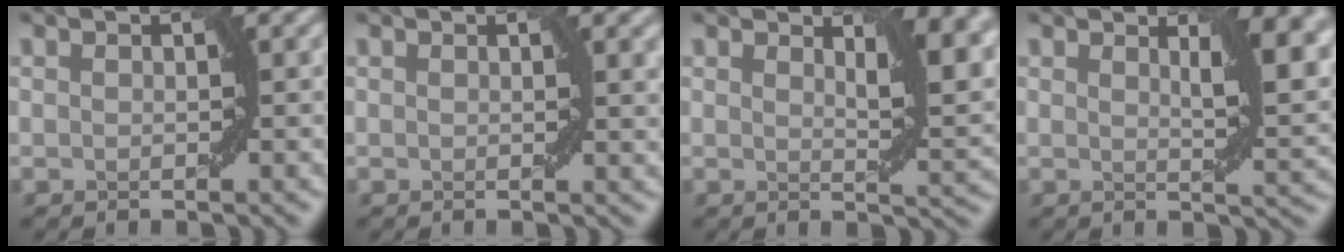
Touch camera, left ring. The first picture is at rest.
{"total": 1.3, "force": [0.5, 0.1, 1.2], "torque": [-0.013, -0.001, 0.008]}
{"total": 5.0, "force": [2.7, 1.5, 3.9], "torque": [-0.042, -0.002, 0.042]}
{"total": 5.3, "force": [2.3, 1.5, 4.5], "torque": [-0.048, -0.001, 0.036]}